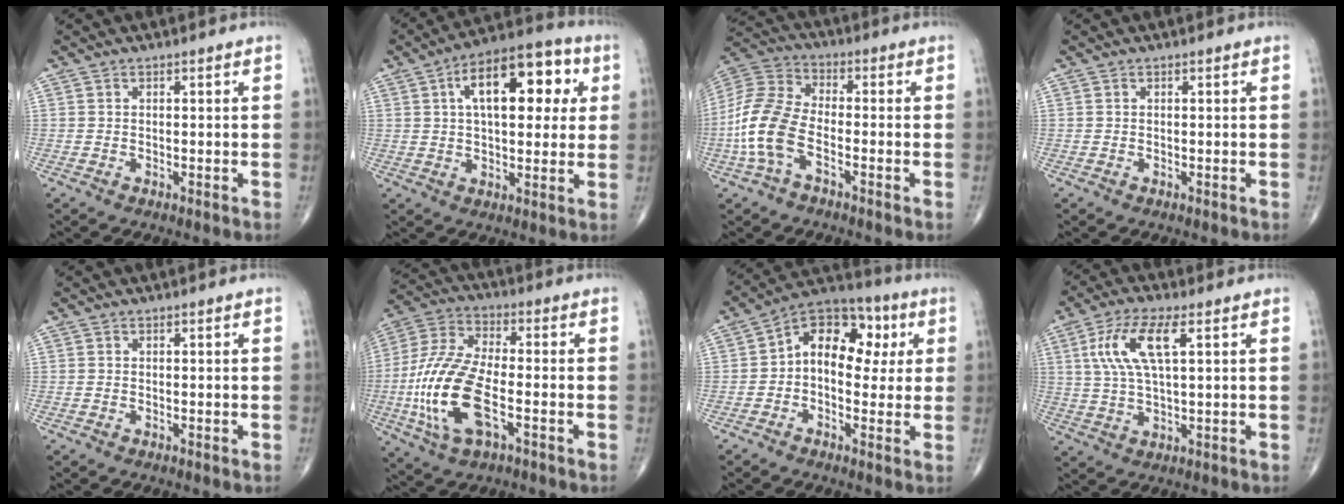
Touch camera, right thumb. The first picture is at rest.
{"total": 17.4, "force": [4.9, 8.6, 14.3], "torque": [-0.179, 0.018, 0.065]}
{"total": 12.4, "force": [-3.8, 6.4, 9.9], "torque": [-0.220, 0.029, -0.083]}
{"total": 0.0}
{"total": 0.0}
{"total": 17.3, "force": [-4.4, 7.4, 15.0], "torque": [-0.329, 0.017, -0.082]}
{"total": 13.3, "force": [1.7, 8.9, 9.7], "torque": [-0.104, 0.031, 0.013]}
{"total": 10.1, "force": [3.2, 3.2, 9.0], "torque": [-0.200, 0.005, 0.065]}